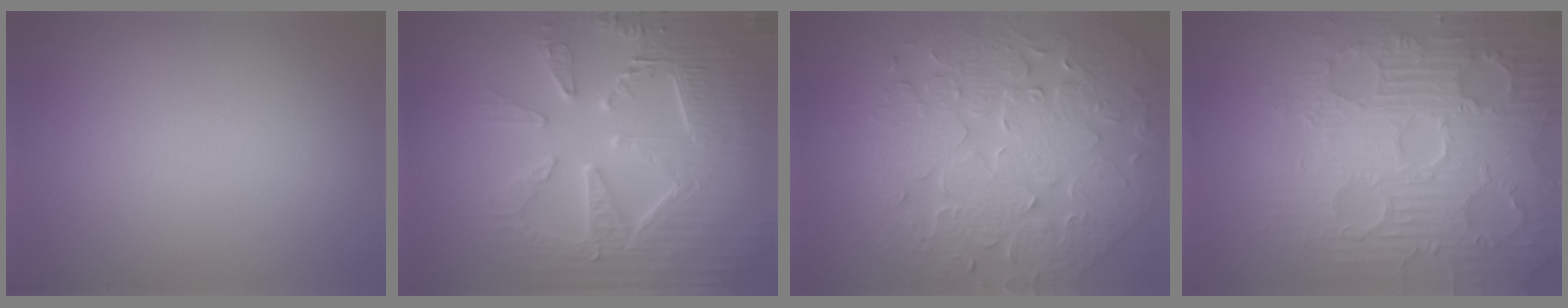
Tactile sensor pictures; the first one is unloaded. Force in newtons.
{"total": 8.9, "press": 6.5, "slide": 6.2}
{"total": 9.8, "press": 7.0, "slide": 6.8}
{"total": 8.7, "press": 6.5, "slide": 5.9}